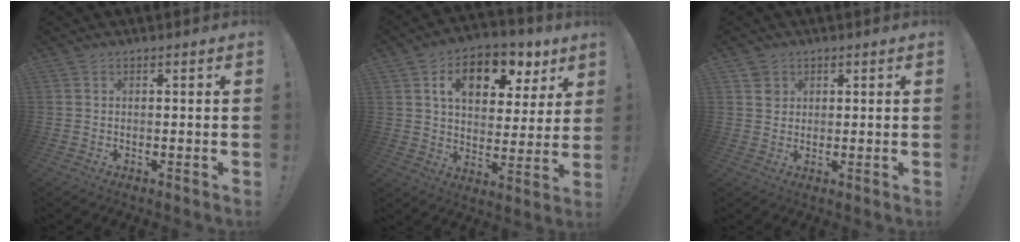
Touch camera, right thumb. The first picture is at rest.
{"total": 13.3, "force": [6.9, 8.0, 8.1], "torque": [-0.117, -0.035, 0.119]}
{"total": 2.6, "force": [1.3, 2.1, 0.5], "torque": [-0.004, -0.002, 0.024]}